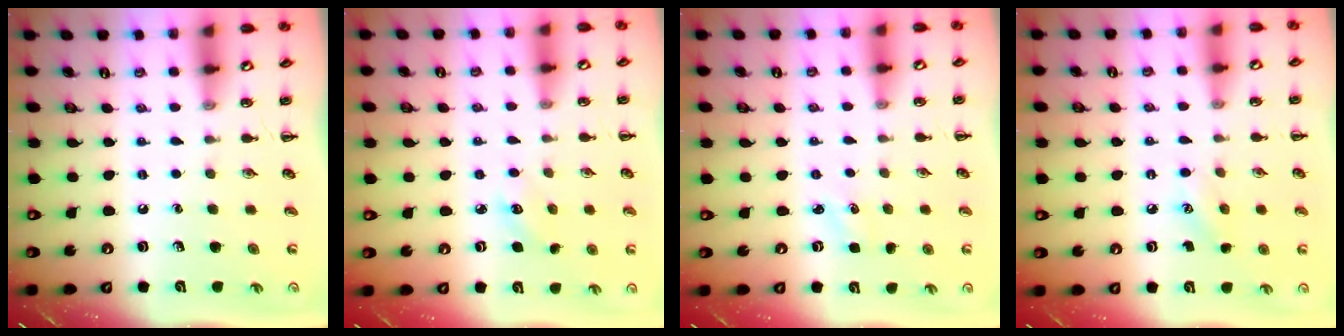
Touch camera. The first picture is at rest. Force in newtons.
{"total": 3.2, "press": 3.1, "slide": 0.8}
{"total": 2.0, "press": 1.9, "slide": 0.6}
{"total": 5.6, "press": 5.5, "slide": 1.4}